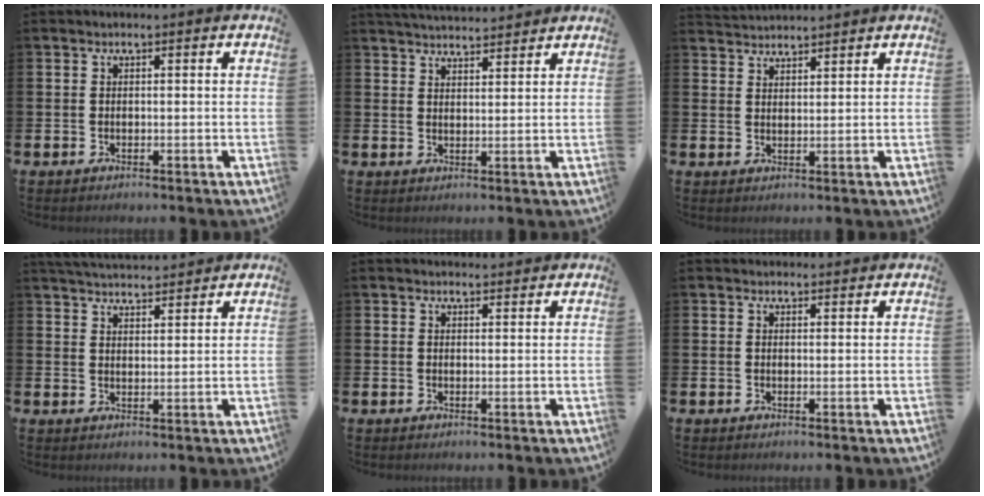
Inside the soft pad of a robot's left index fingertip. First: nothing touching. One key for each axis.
{"total": 4.0, "fx": 4.0, "fy": 0.4, "fz": 0.1, "tx": -0.003, "ty": -0.022, "tz": 0.072}
{"total": 2.9, "fx": 2.9, "fy": 0.3, "fz": -0.3, "tx": 0.006, "ty": -0.015, "tz": 0.053}
{"total": 4.3, "fx": 4.3, "fy": 0.4, "fz": 0.2, "tx": -0.007, "ty": -0.023, "tz": 0.077}
{"total": 1.5, "fx": 1.4, "fy": 0.3, "fz": 0.0, "tx": 0.013, "ty": -0.008, "tz": 0.023}
{"total": 1.3, "fx": 1.2, "fy": 0.4, "fz": 0.0, "tx": 0.009, "ty": -0.001, "tz": 0.021}